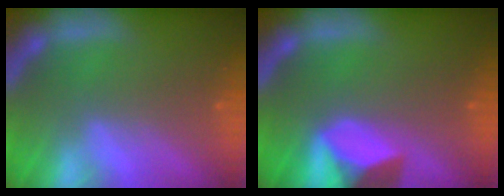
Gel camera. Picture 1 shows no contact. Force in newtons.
{"total": 6.4}